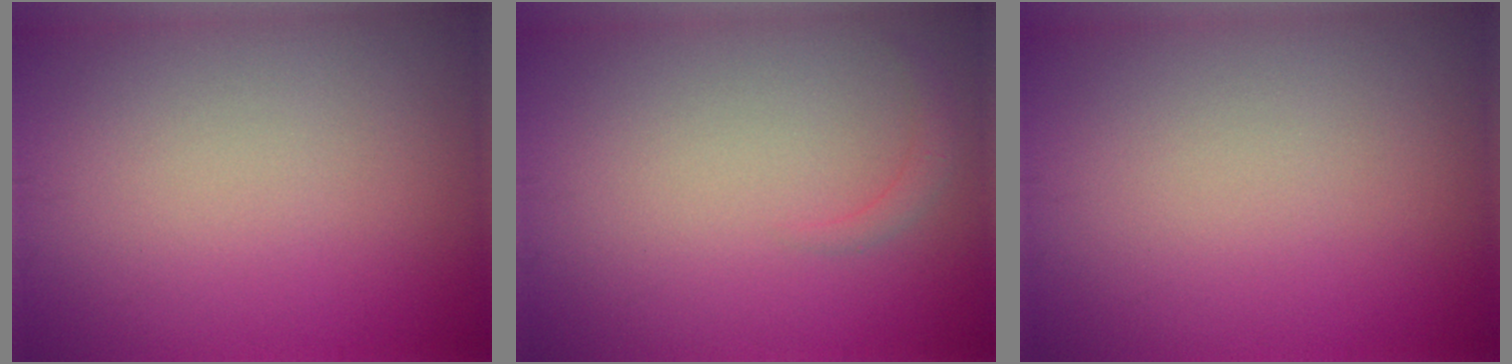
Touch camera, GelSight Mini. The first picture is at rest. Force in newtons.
{"total": 1.0, "press": 1.0, "slide": 0.2}
{"total": 0.0}